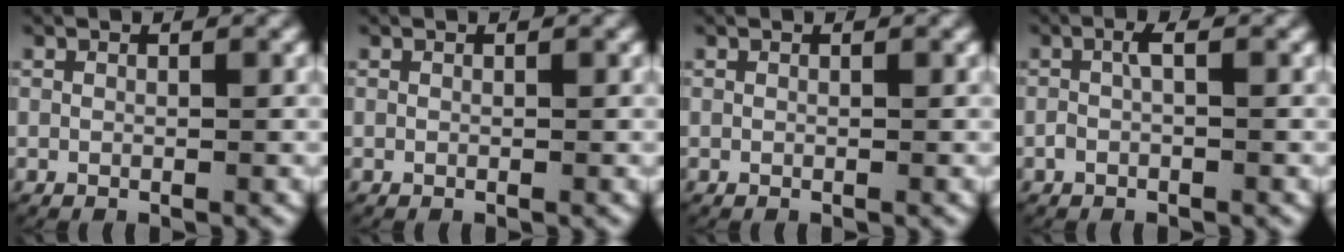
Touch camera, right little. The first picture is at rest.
{"total": 0.0}
{"total": 0.0}
{"total": 1.1, "force": [-0.2, 0.3, 1.0], "torque": [-0.023, 0.005, -0.005]}